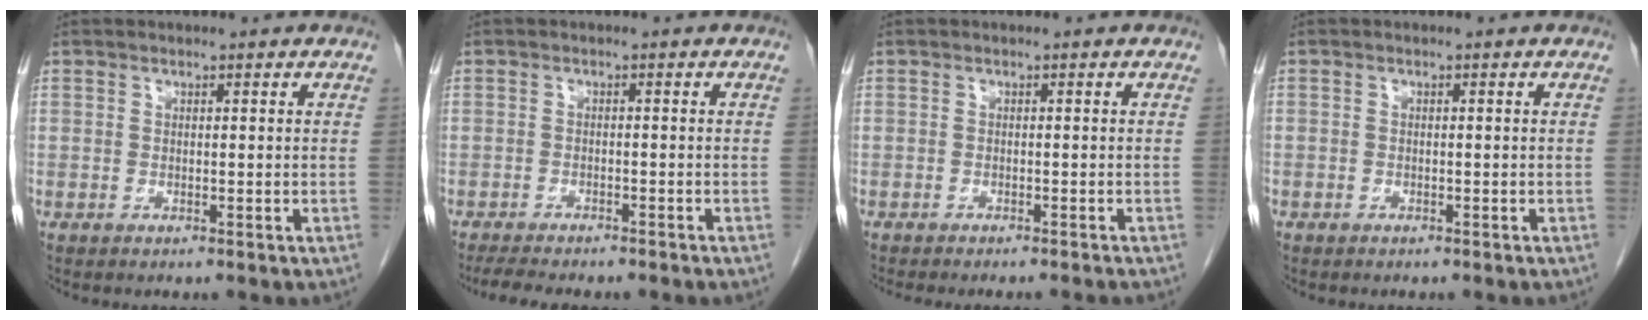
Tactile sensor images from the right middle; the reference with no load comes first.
{"total": 6.9, "force": [-5.9, 1.0, 3.4], "torque": [-0.049, -0.007, -0.081]}
{"total": 8.0, "force": [-7.3, 0.6, 3.3], "torque": [-0.024, -0.015, -0.088]}
{"total": 0.6, "force": [-0.4, 0.4, 0.0], "torque": [-0.008, 0.003, -0.009]}